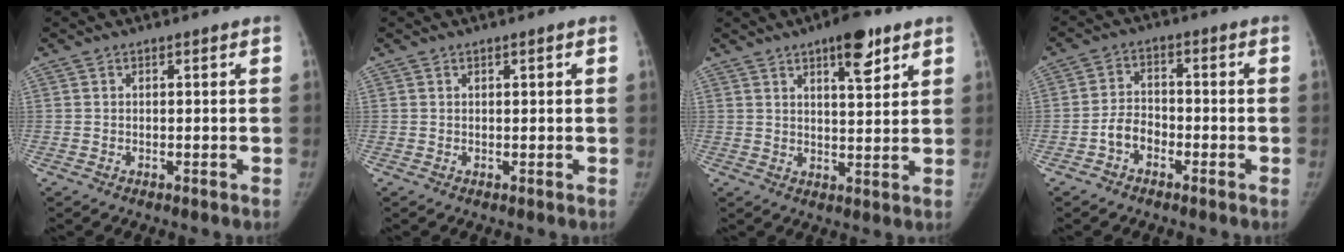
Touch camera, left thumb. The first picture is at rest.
{"total": 0.7, "force": [0.2, 0.2, 0.6], "torque": [-0.007, 0.001, 0.005]}
{"total": 8.0, "force": [4.7, 2.7, 5.9], "torque": [-0.068, -0.025, 0.067]}
{"total": 4.8, "force": [-2.5, 3.4, 2.3], "torque": [-0.028, 0.026, -0.050]}